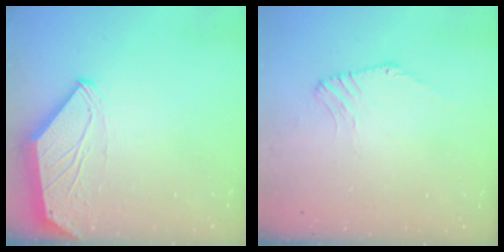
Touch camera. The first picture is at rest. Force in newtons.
{"total": 1.4, "press": 1.4, "slide": 0.4}